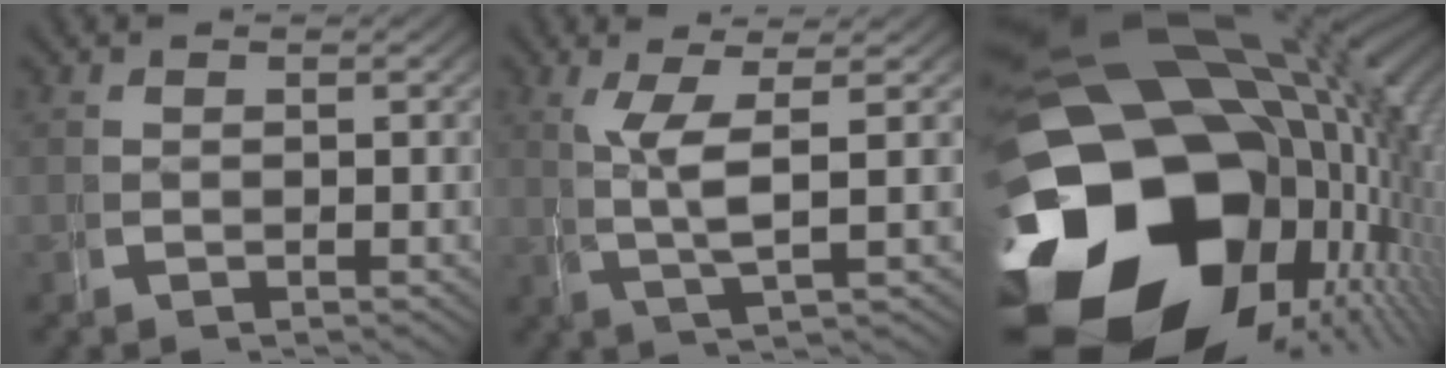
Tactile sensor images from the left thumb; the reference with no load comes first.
{"total": 5.3, "force": [1.3, 1.1, 5.0], "torque": [-0.084, -0.004, 0.023]}
{"total": 37.6, "force": [-3.7, 25.2, 27.7], "torque": [-0.440, -0.085, -0.035]}